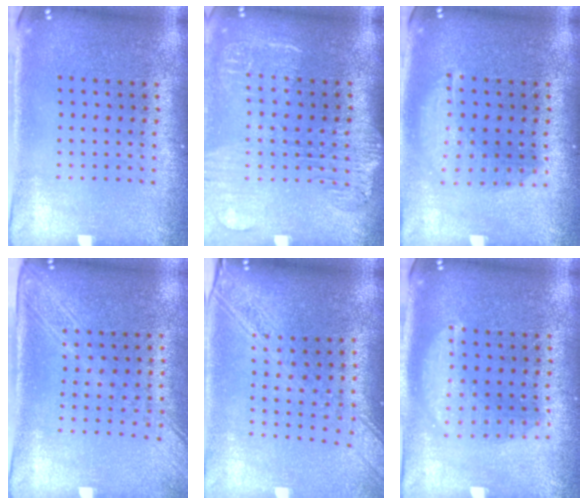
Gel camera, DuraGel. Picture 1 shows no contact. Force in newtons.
{"total": 1.8, "press": 1.5, "slide": 0.9}
{"total": 1.5, "press": 1.3, "slide": 0.7}
{"total": 2.0, "press": 1.7, "slide": 1.1}
{"total": 2.2, "press": 1.9, "slide": 1.2}
{"total": 1.6, "press": 1.6, "slide": 0.2}